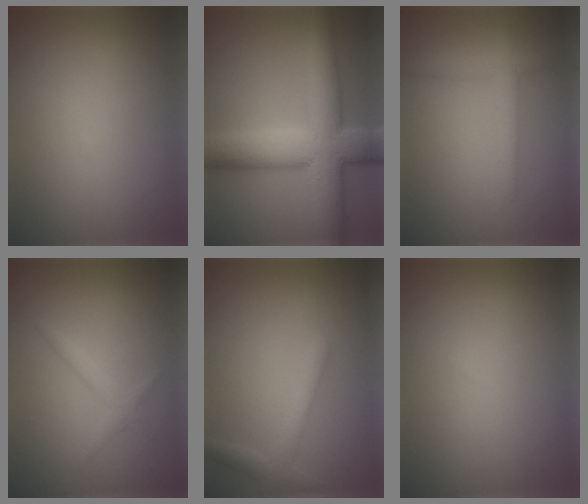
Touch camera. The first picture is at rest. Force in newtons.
{"total": 10.7, "press": 10.7, "slide": 0.1}
{"total": 2.3, "press": 2.3, "slide": 0.2}
{"total": 1.3, "press": 1.3, "slide": 0.0}
{"total": 2.3, "press": 2.3, "slide": 0.1}
{"total": 0.0}